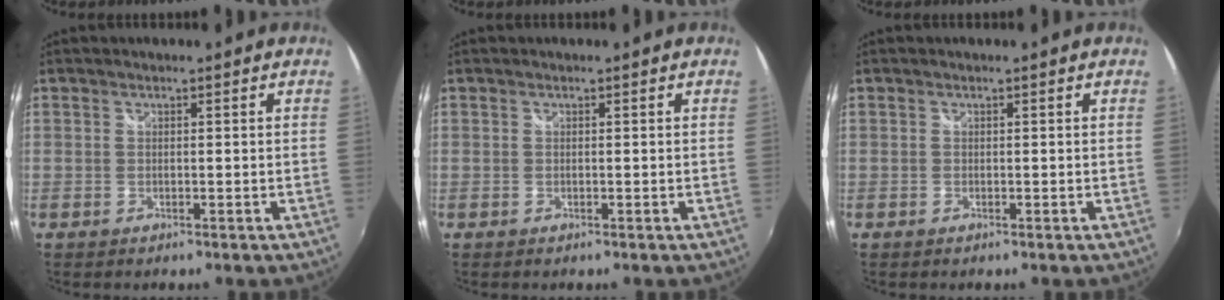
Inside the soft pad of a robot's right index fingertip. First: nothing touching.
{"total": 0.0}
{"total": 0.0}